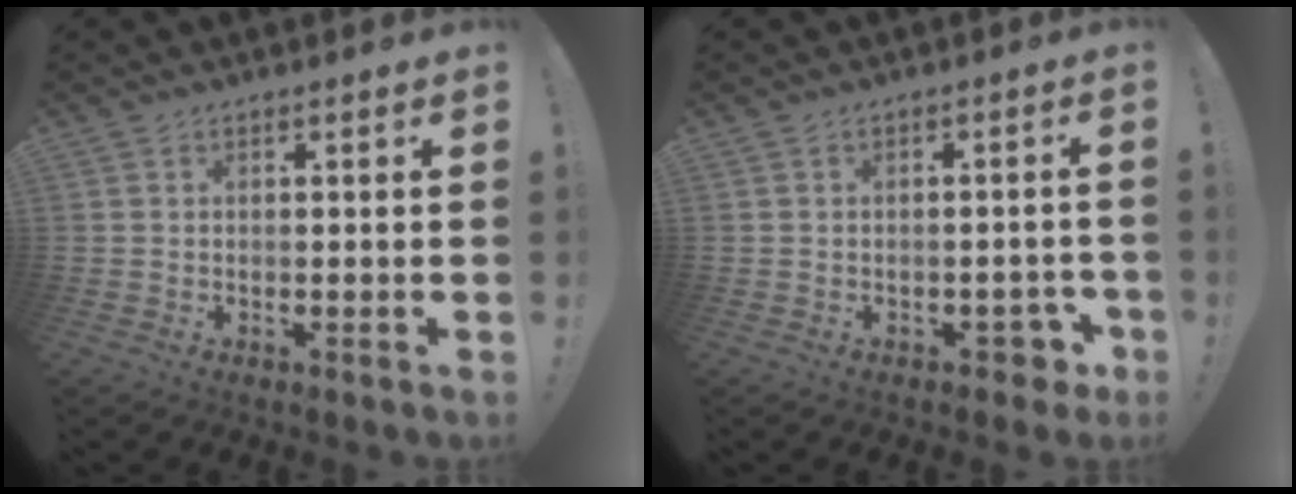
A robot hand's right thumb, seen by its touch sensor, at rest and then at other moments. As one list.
[{"total": 5.3, "force": [-2.6, 3.3, 3.3], "torque": [-0.036, 0.018, -0.038]}]